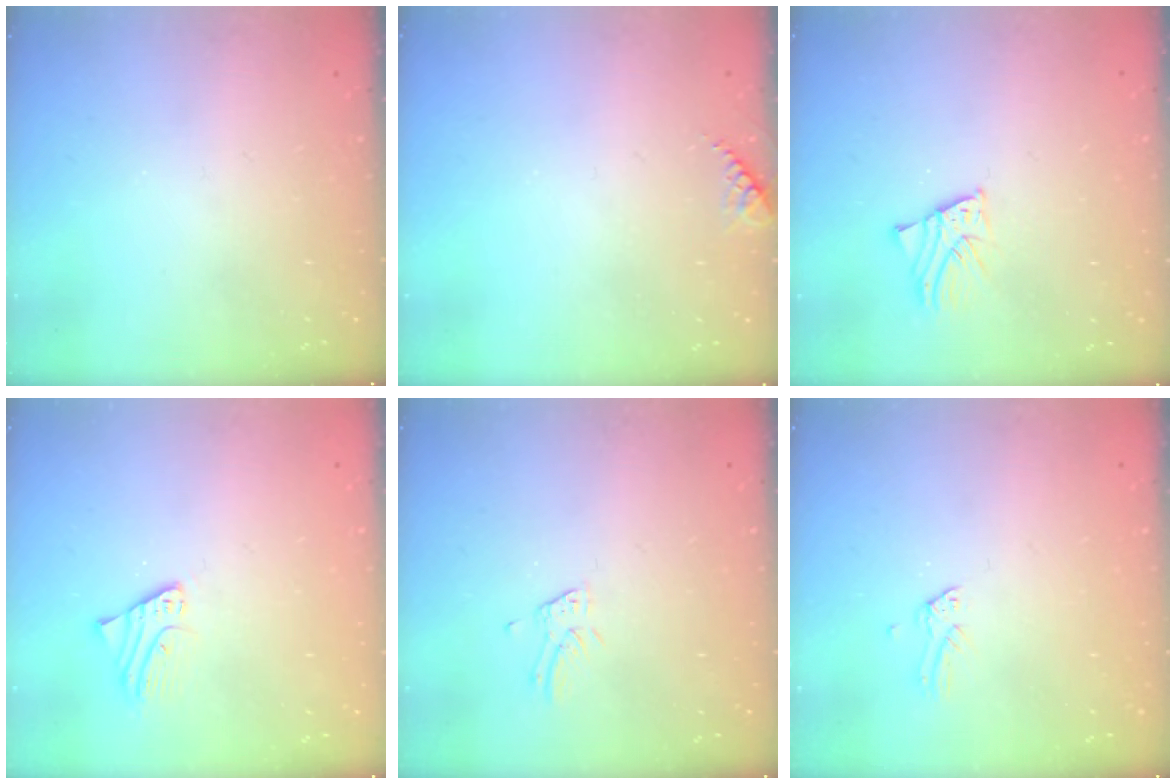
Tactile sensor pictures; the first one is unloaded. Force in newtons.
{"total": 5.8, "press": 5.7, "slide": 0.7}
{"total": 2.3, "press": 2.3, "slide": 0.2}
{"total": 2.1, "press": 2.1, "slide": 0.1}
{"total": 2.4, "press": 2.4, "slide": 0.3}
{"total": 0.0}